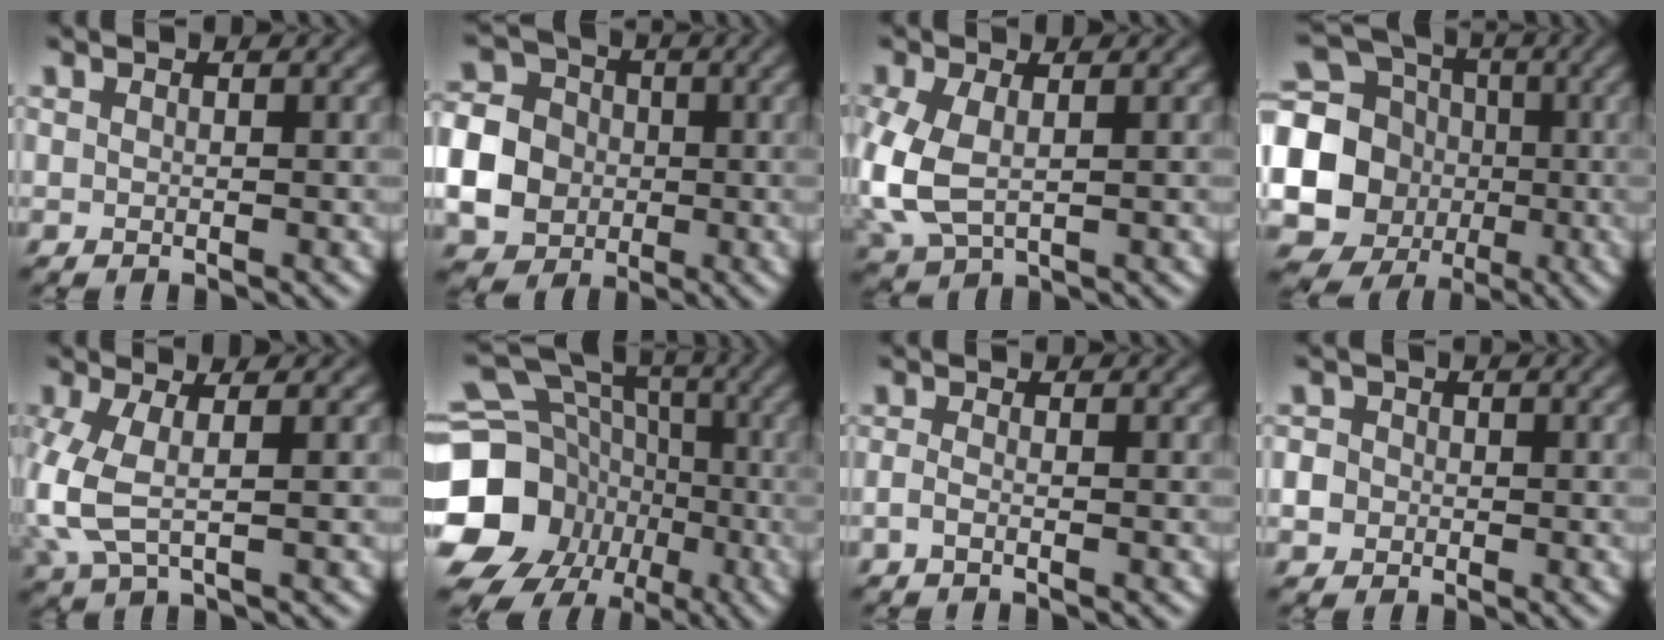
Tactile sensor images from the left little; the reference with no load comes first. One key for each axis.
{"total": 7.6, "fx": -1.8, "fy": 6.6, "fz": 3.2, "tx": -0.072, "ty": -0.003, "tz": -0.045}
{"total": 5.4, "fx": -0.5, "fy": 3.2, "fz": 4.4, "tx": -0.125, "ty": -0.008, "tz": -0.009}
{"total": 13.9, "fx": -1.4, "fy": 13.0, "fz": 4.7, "tx": -0.129, "ty": 0.000, "tz": -0.044}
{"total": 4.7, "fx": -0.5, "fy": 1.9, "fz": 4.2, "tx": -0.123, "ty": -0.005, "tz": -0.013}
{"total": 21.1, "fx": -5.0, "fy": 18.7, "fz": 8.5, "tx": -0.195, "ty": -0.016, "tz": -0.112}
{"total": 1.1, "fx": -0.7, "fy": 0.3, "fz": 0.8, "tx": -0.015, "ty": -0.008, "tz": -0.021}
{"total": 2.2, "fx": -0.7, "fy": 2.1, "fz": 0.5, "tx": 0.001, "ty": 0.007, "tz": -0.015}